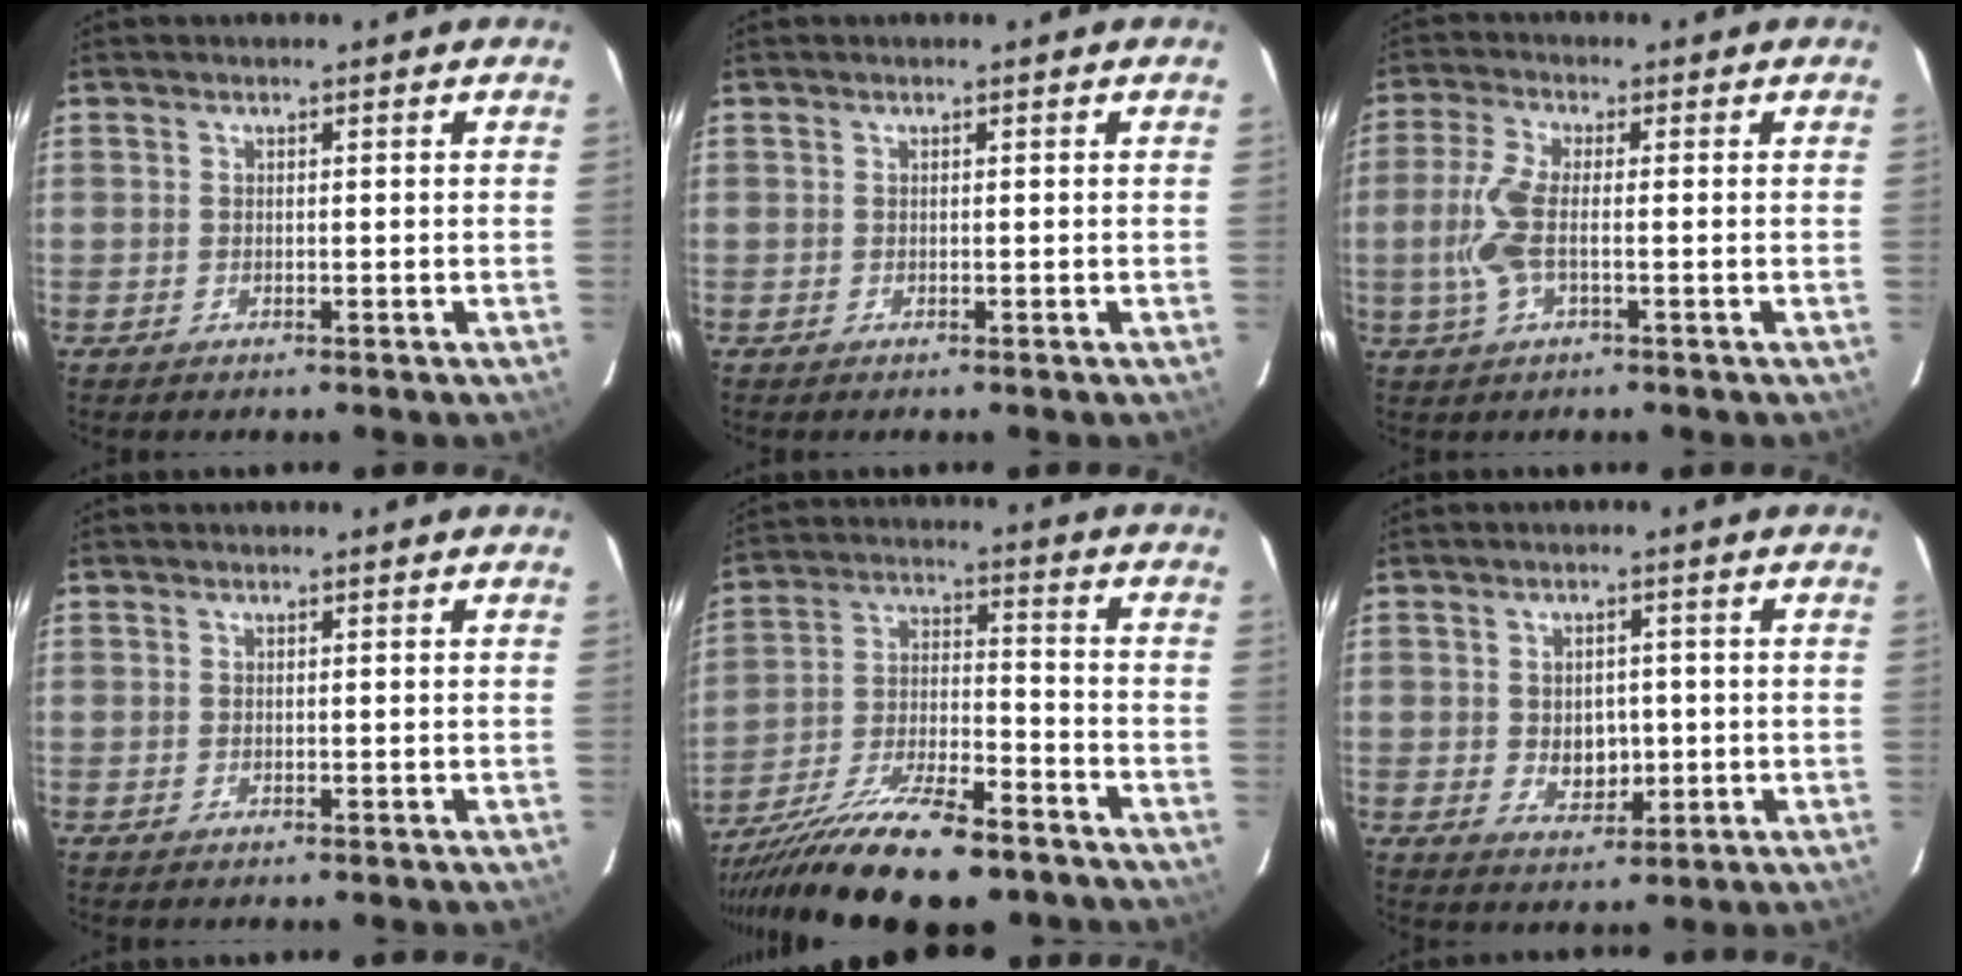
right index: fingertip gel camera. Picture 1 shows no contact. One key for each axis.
{"total": 0.0}
{"total": 7.3, "fx": -1.1, "fy": 2.2, "fz": 6.9, "tx": -0.154, "ty": 0.000, "tz": -0.023}
{"total": 0.0}
{"total": 23.0, "fx": -17.3, "fy": 6.3, "fz": 13.8, "tx": -0.265, "ty": -0.047, "tz": -0.282}
{"total": 5.4, "fx": -0.4, "fy": 4.0, "fz": 3.6, "tx": -0.059, "ty": -0.001, "tz": 0.004}